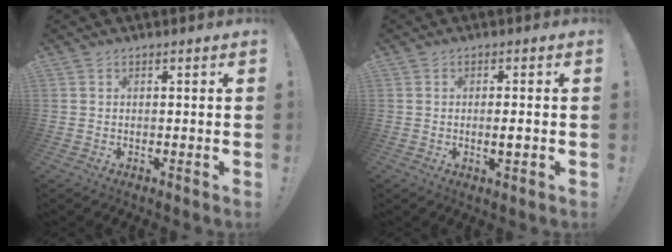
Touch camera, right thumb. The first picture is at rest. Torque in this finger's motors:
{"motor_torque": [-0.32, 0.17, -0.04, 0.29, 0.01]}